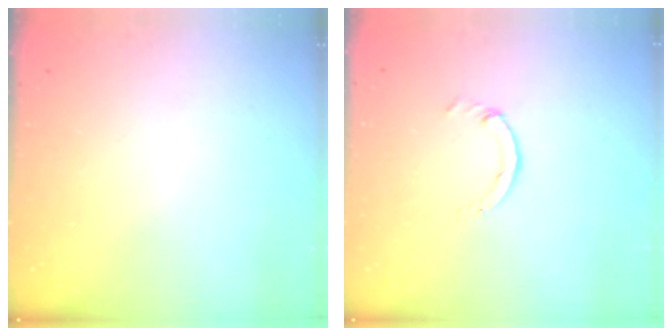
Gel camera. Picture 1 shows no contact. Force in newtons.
{"total": 0.7, "press": 0.7, "slide": 0.2}